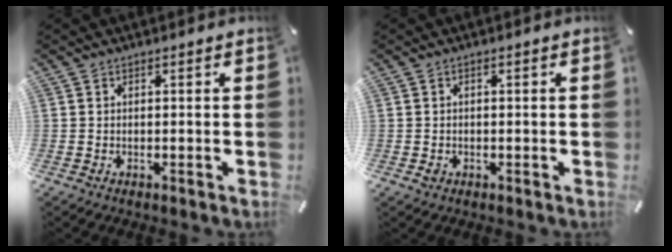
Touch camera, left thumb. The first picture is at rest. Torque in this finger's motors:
{"motor_torque": [-0.03, 0.27, 0.00, -0.05, 0.01]}